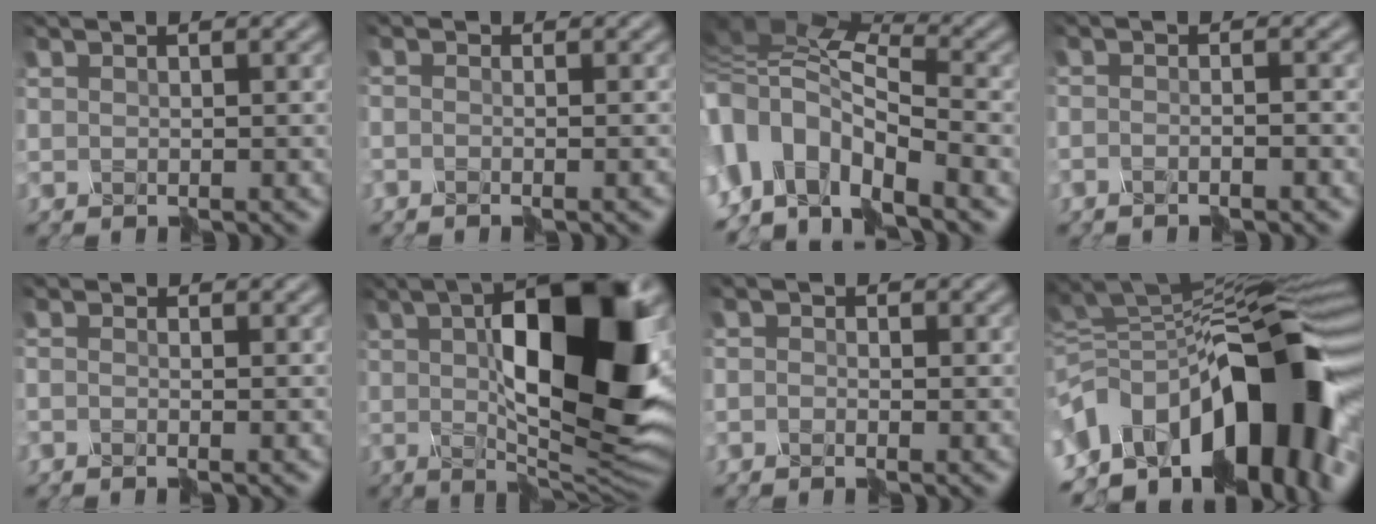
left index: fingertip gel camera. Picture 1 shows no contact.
{"total": 2.1, "force": [-2.0, -0.4, -0.3], "torque": [0.015, 0.002, -0.027]}
{"total": 7.9, "force": [-3.1, 4.3, 5.8], "torque": [-0.115, 0.016, -0.066]}
{"total": 2.2, "force": [-2.2, -0.4, 0.5], "torque": [0.005, -0.001, -0.031]}
{"total": 1.8, "force": [-1.7, -0.5, -0.4], "torque": [0.010, -0.001, -0.027]}
{"total": 13.9, "force": [2.1, 4.9, 12.8], "torque": [-0.189, 0.006, 0.027]}
{"total": 1.3, "force": [-1.2, 0.4, -0.4], "torque": [0.015, 0.004, -0.017]}
{"total": 14.9, "force": [-6.0, 7.6, 11.3], "torque": [-0.175, 0.018, -0.105]}